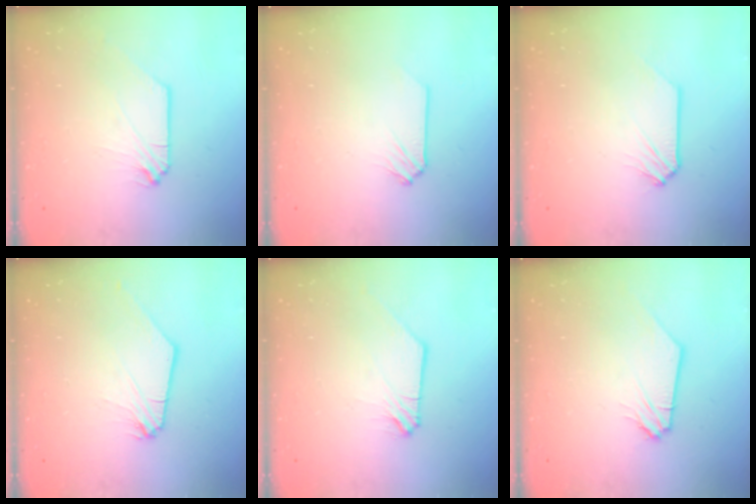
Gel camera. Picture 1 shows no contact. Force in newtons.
{"total": 0.0}
{"total": 0.0}
{"total": 0.6, "press": 0.5, "slide": 0.1}
{"total": 0.0}
{"total": 1.2, "press": 1.2, "slide": 0.2}